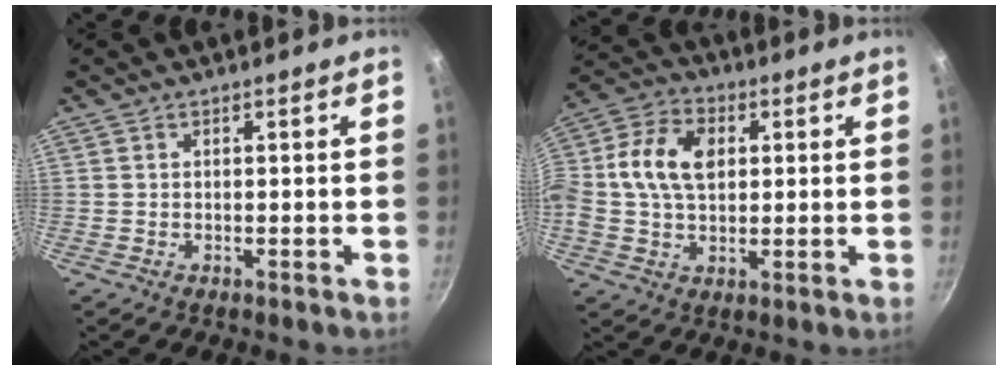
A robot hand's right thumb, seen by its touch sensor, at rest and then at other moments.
{"total": 12.7, "force": [1.8, 8.6, 9.1], "torque": [-0.160, 0.016, 0.015]}